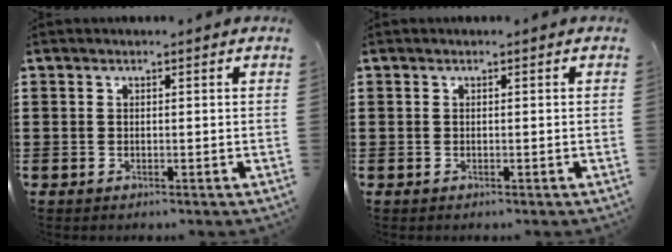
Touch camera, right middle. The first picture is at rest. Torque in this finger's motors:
{"motor_torque": [-1.55, 0.59, -0.02, -0.01]}